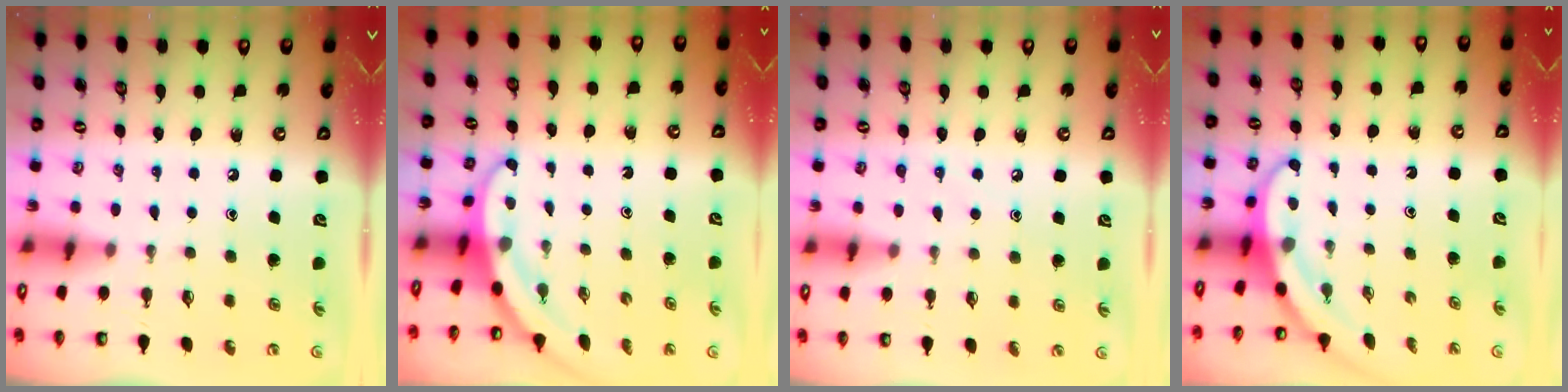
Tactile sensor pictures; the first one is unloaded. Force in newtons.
{"total": 3.2, "press": 3.2, "slide": 0.1}
{"total": 5.3, "press": 5.2, "slide": 0.5}
{"total": 4.0, "press": 4.0, "slide": 0.3}